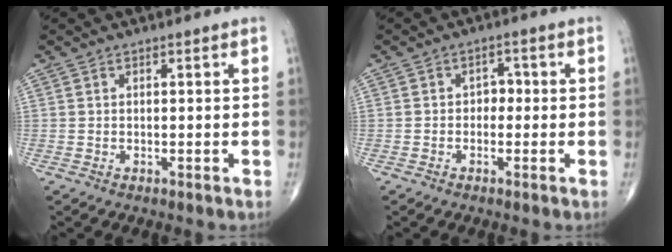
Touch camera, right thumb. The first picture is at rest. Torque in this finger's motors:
{"motor_torque": [-0.03, -0.01, 0.33, 0.07, 0.05]}